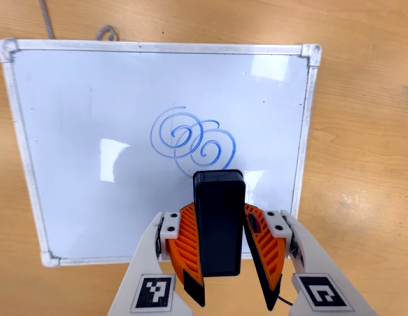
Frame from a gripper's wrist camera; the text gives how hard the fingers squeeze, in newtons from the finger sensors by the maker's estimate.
{"total": 5.6, "left": 5.5, "right": 5.6}